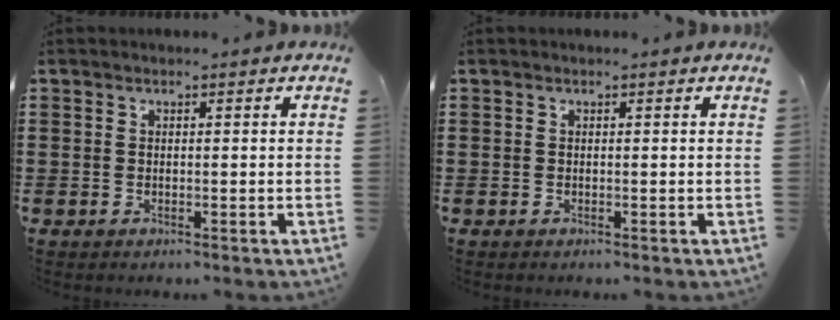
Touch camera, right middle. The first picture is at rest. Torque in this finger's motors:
{"motor_torque": [0.91, -0.85, 0.00, -0.01]}